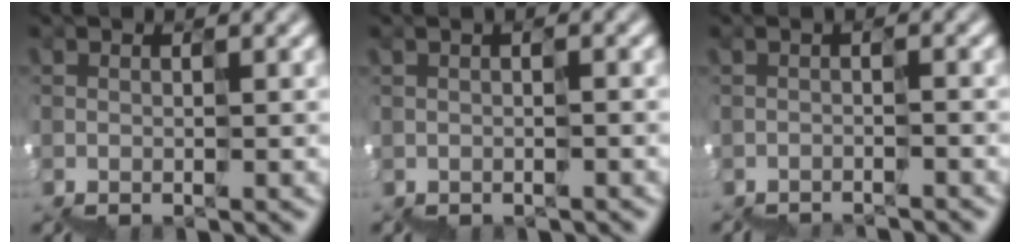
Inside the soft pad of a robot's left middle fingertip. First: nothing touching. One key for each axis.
{"total": 1.0, "fx": -0.9, "fy": 0.2, "fz": 0.2, "tx": 0.002, "ty": -0.001, "tz": -0.005}
{"total": 2.5, "fx": -2.5, "fy": -0.1, "fz": 0.1, "tx": 0.007, "ty": 0.002, "tz": -0.030}